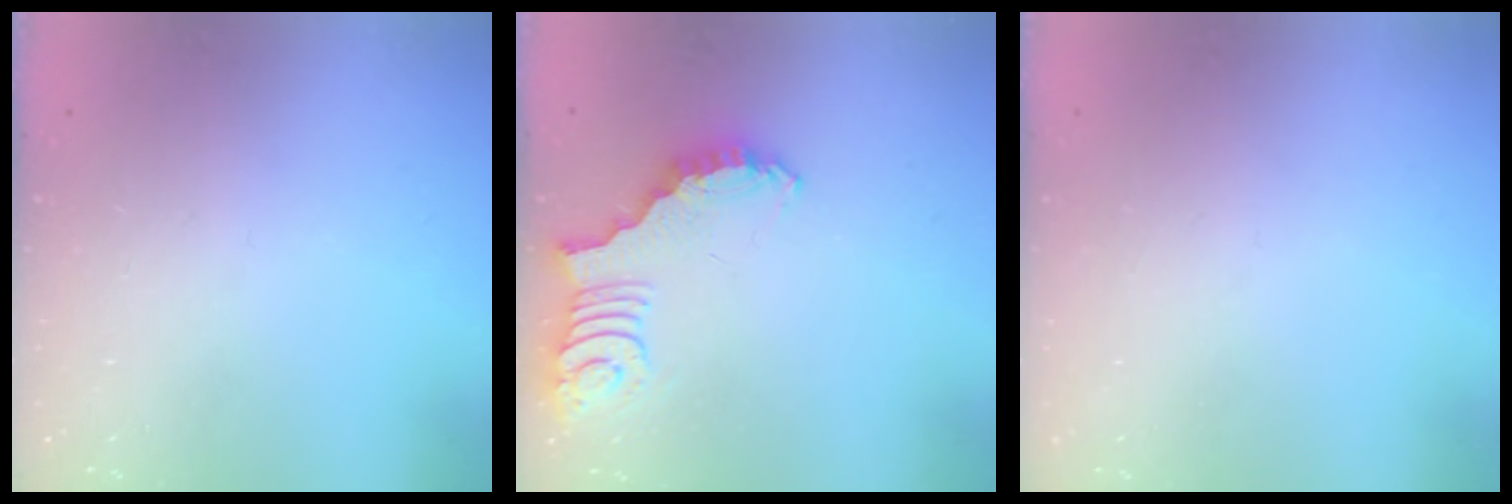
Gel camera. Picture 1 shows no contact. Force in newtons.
{"total": 2.7, "press": 2.7, "slide": 0.5}
{"total": 0.0}